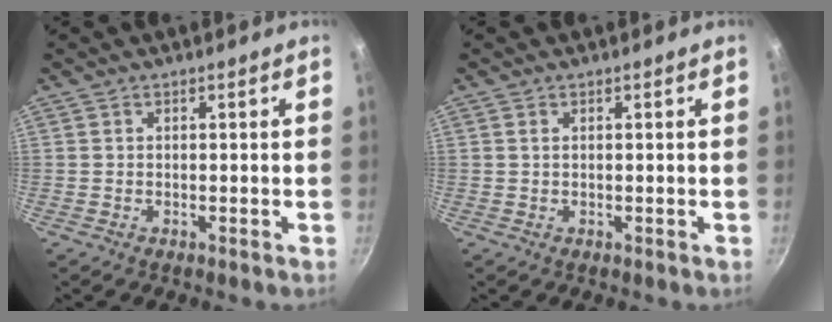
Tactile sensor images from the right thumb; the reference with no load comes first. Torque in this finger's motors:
{"motor_torque": [-0.74, 0.06, -0.15, -0.11, -0.02]}